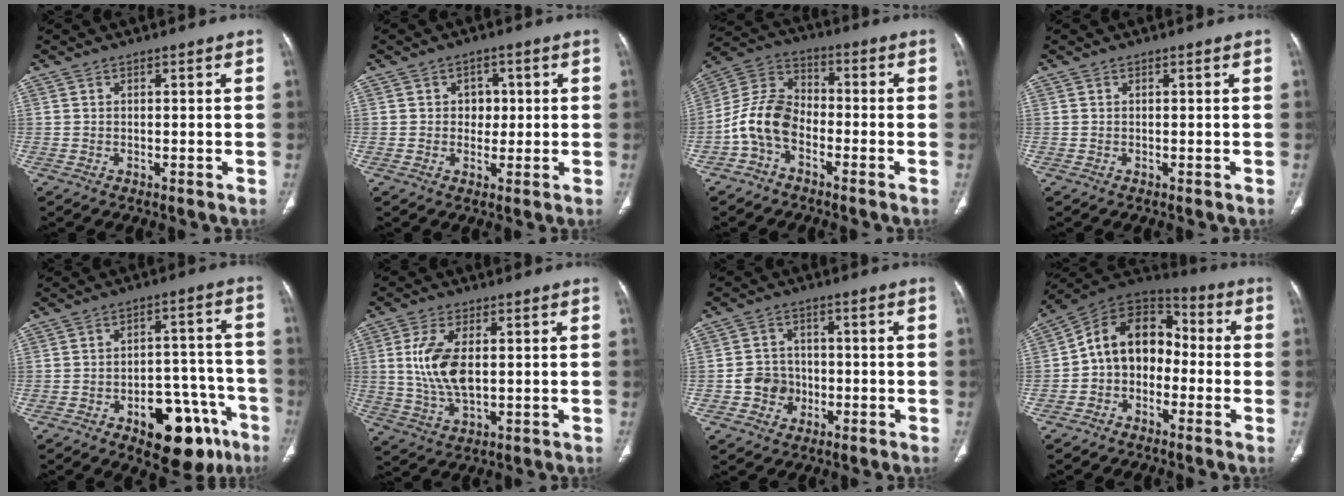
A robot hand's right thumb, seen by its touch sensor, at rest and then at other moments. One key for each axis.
{"total": 3.9, "fx": 0.5, "fy": 3.2, "fz": 2.1, "tx": -0.002, "ty": 0.003, "tz": 0.005}
{"total": 9.8, "fx": -3.7, "fy": 6.3, "fz": 6.6, "tx": -0.126, "ty": 0.043, "tz": -0.085}
{"total": 0.0}
{"total": 16.9, "fx": -8.8, "fy": 8.6, "fz": 11.6, "tx": -0.102, "ty": 0.068, "tz": -0.110}
{"total": 10.1, "fx": 1.1, "fy": 5.1, "fz": 8.7, "tx": -0.185, "ty": -0.008, "tz": 0.028}
{"total": 6.1, "fx": -1.6, "fy": 5.5, "fz": 2.0, "tx": -0.005, "ty": 0.017, "tz": -0.029}
{"total": 12.6, "fx": -1.8, "fy": 9.6, "fz": 8.0, "tx": -0.104, "ty": 0.060, "tz": -0.049}